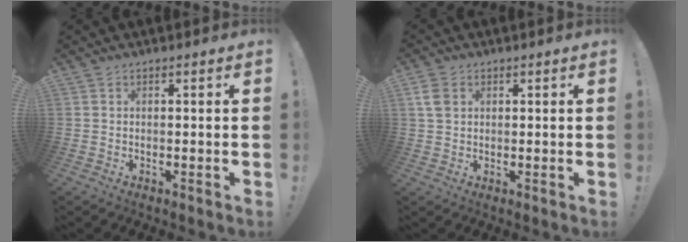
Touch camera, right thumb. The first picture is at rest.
{"total": 4.9, "force": [1.5, 3.5, 3.0], "torque": [-0.061, 0.004, 0.031]}